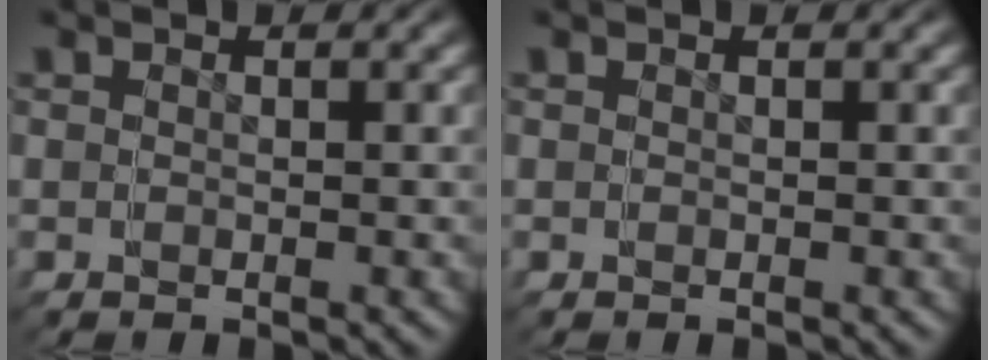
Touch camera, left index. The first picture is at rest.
{"total": 0.0}